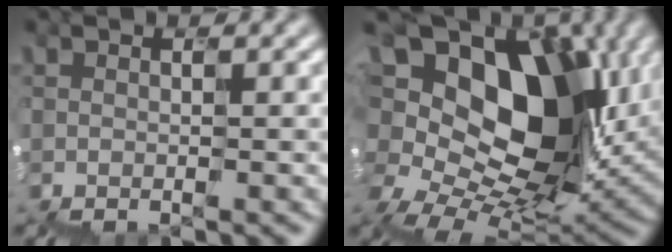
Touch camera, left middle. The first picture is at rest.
{"total": 13.9, "force": [4.2, 9.3, 9.4], "torque": [-0.178, 0.034, 0.057]}